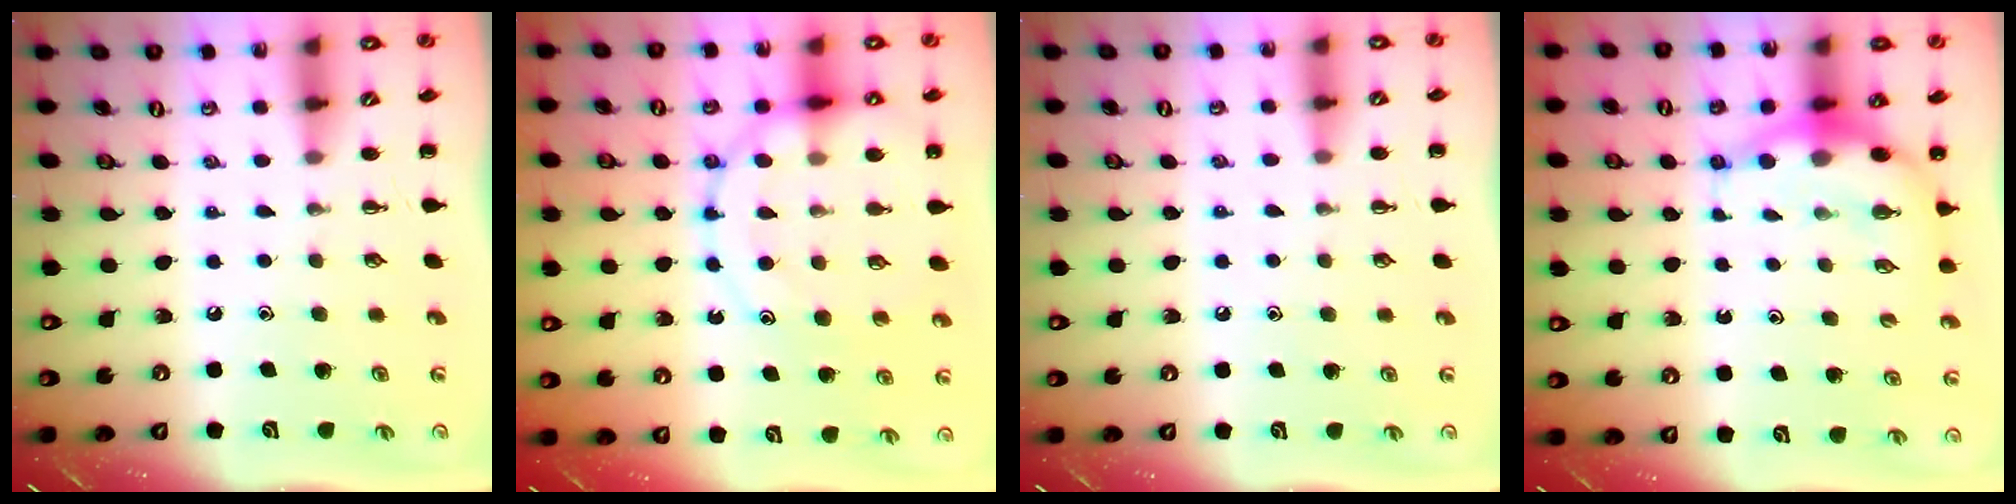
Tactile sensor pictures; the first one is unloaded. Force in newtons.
{"total": 16.1, "press": 15.9, "slide": 2.6}
{"total": 6.1, "press": 5.7, "slide": 2.0}
{"total": 6.6, "press": 6.5, "slide": 1.6}